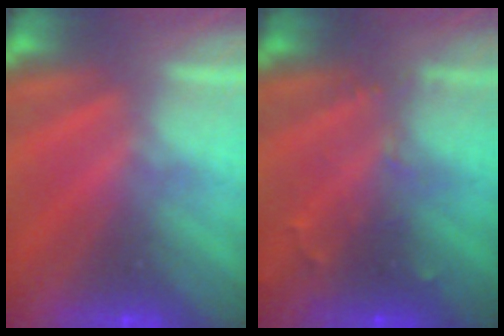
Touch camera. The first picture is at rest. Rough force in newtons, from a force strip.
{"total": 2.8}